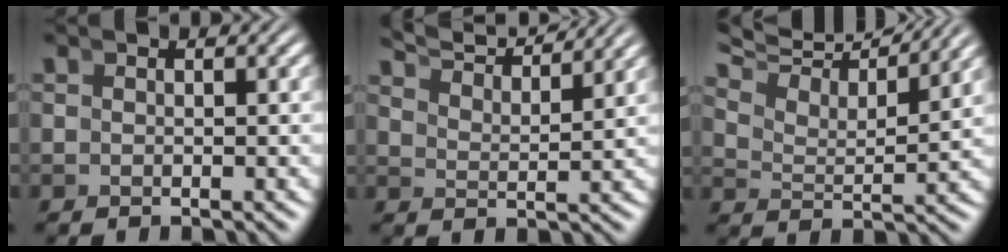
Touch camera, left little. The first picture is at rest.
{"total": 7.0, "force": [6.3, 1.4, 2.6], "torque": [-0.049, 0.016, 0.098]}
{"total": 9.5, "force": [7.9, 3.0, 4.3], "torque": [-0.081, 0.034, 0.108]}